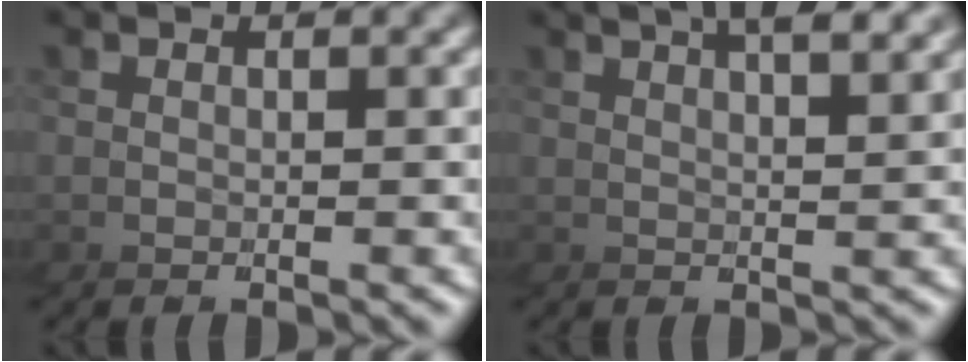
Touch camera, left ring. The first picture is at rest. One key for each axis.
{"total": 3.5, "fx": 2.5, "fy": -2.4, "fz": -0.3, "tx": -0.010, "ty": 0.022, "tz": 0.032}